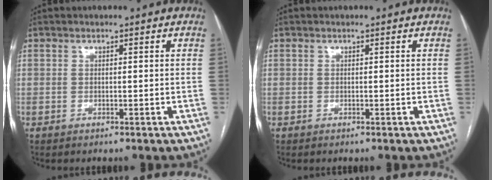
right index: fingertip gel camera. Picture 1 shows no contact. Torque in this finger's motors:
{"motor_torque": [0.31, 0.19, -0.01, 0.01]}